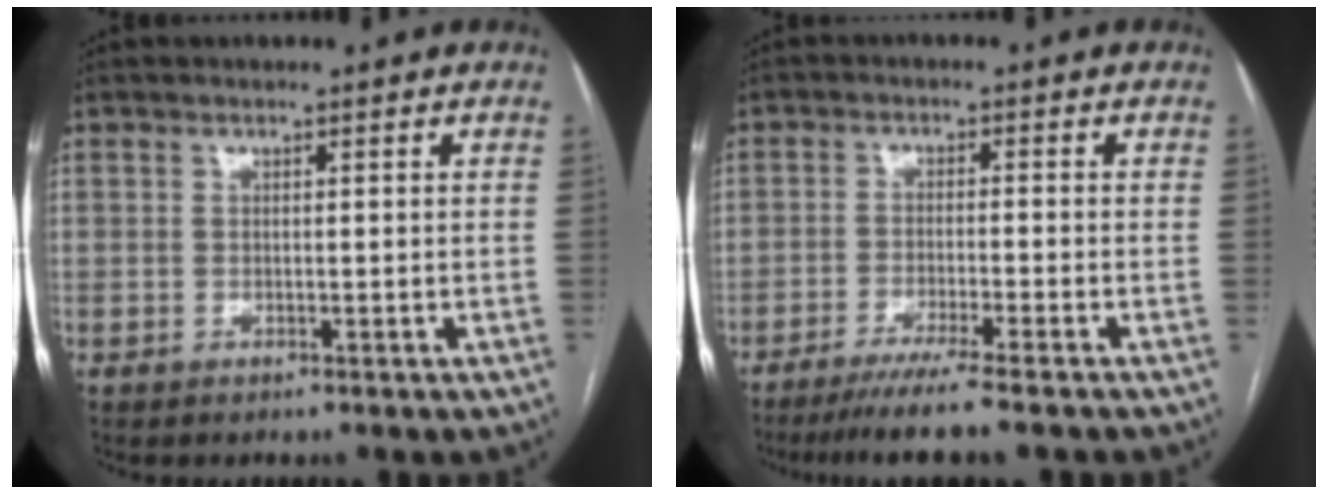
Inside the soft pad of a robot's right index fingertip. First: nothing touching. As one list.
[{"total": 8.2, "force": [-6.6, -1.1, 4.8], "torque": [-0.067, -0.023, -0.106]}]